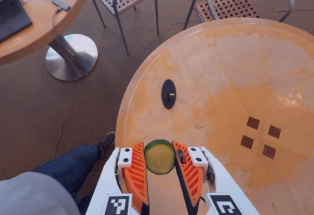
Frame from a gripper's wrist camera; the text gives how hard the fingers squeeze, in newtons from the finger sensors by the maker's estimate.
{"total": 8.2, "left": 7.8, "right": 8.5}